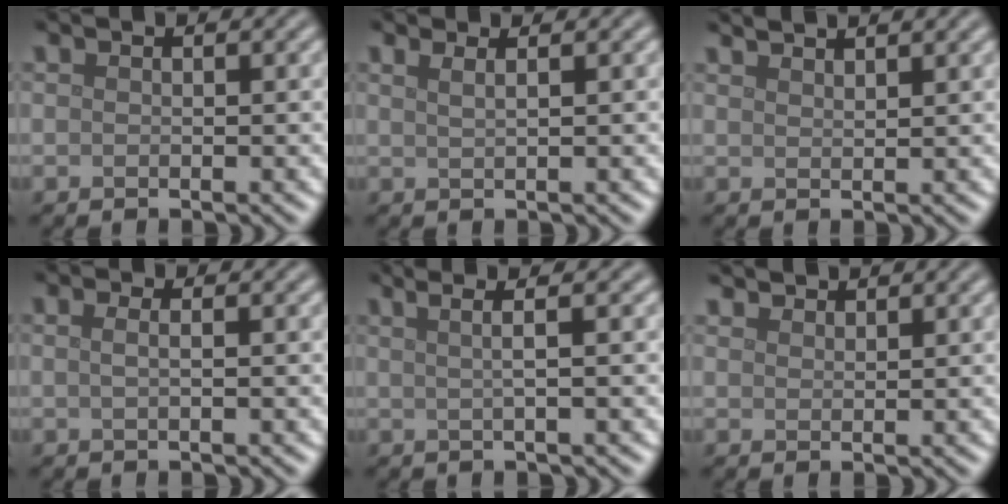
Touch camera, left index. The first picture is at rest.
{"total": 2.8, "force": [1.7, 1.4, 1.8], "torque": [-0.006, 0.010, -0.007]}
{"total": 2.1, "force": [1.9, 0.4, 0.8], "torque": [0.002, 0.005, 0.021]}
{"total": 1.6, "force": [0.5, 0.8, 1.3], "torque": [-0.015, 0.001, -0.008]}
{"total": 4.2, "force": [1.7, 1.6, 3.4], "torque": [-0.037, 0.023, -0.009]}
{"total": 2.1, "force": [2.0, 0.4, 0.3], "torque": [-0.008, 0.003, 0.034]}